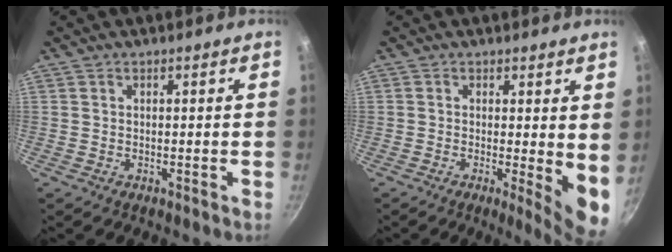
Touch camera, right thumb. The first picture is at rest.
{"total": 7.0, "force": [0.0, 1.9, 6.7], "torque": [-0.088, -0.020, 0.000]}